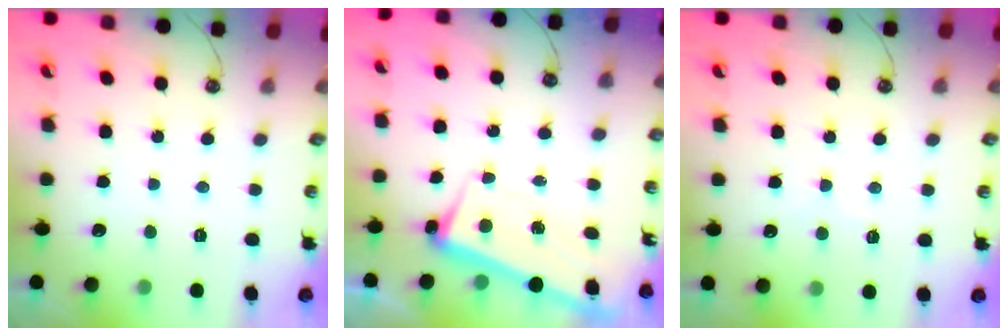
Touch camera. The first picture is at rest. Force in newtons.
{"total": 2.3, "press": 2.2, "slide": 0.8}
{"total": 1.3, "press": 1.2, "slide": 0.3}